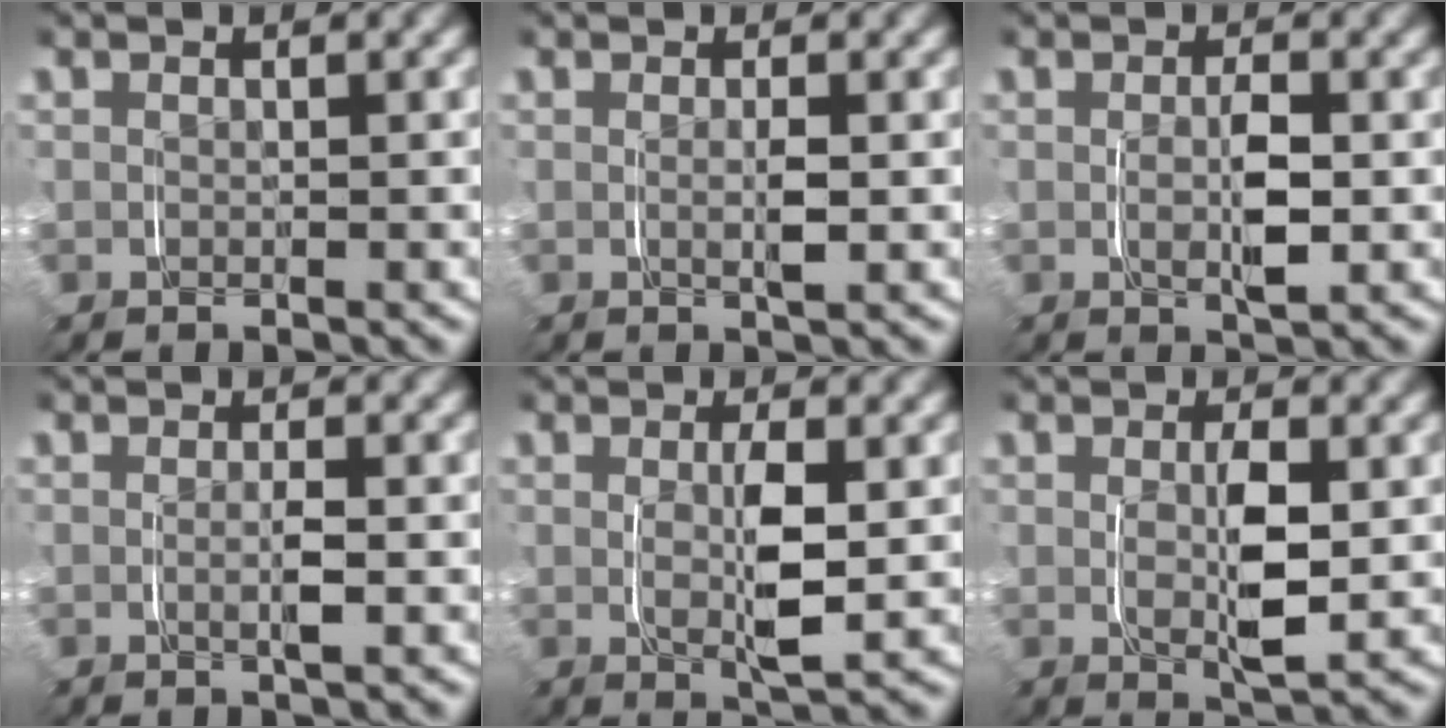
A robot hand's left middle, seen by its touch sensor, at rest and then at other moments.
{"total": 0.6, "force": [0.2, -0.6, 0.1], "torque": [-0.005, -0.003, 0.005]}
{"total": 0.9, "force": [-0.3, -0.1, 0.9], "torque": [-0.013, -0.005, -0.001]}
{"total": 0.6, "force": [-0.2, -0.6, 0.2], "torque": [-0.005, -0.002, -0.001]}
{"total": 1.8, "force": [0.3, -0.3, 1.7], "torque": [-0.030, -0.007, 0.010]}
{"total": 1.7, "force": [0.2, 0.0, 1.6], "torque": [-0.030, -0.009, 0.009]}